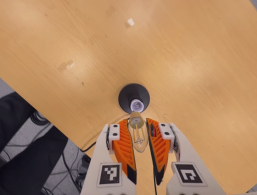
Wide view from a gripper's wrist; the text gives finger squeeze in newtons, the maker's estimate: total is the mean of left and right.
{"total": 21.6, "left": 24.9, "right": 18.3}